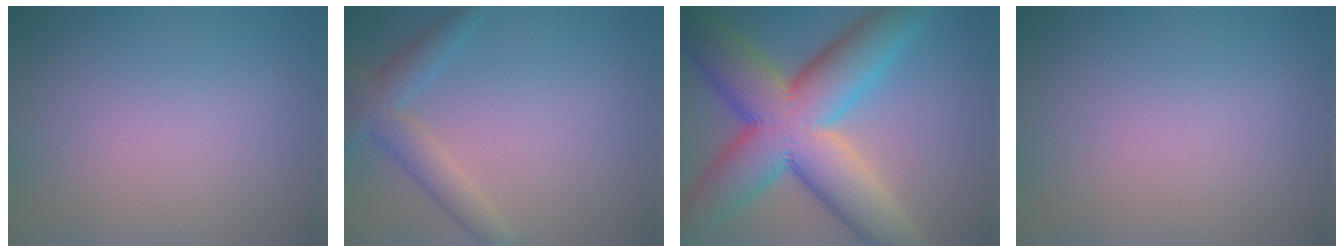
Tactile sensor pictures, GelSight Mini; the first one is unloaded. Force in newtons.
{"total": 3.3, "press": 3.3, "slide": 0.2}
{"total": 14.5, "press": 14.5, "slide": 0.9}
{"total": 0.0}